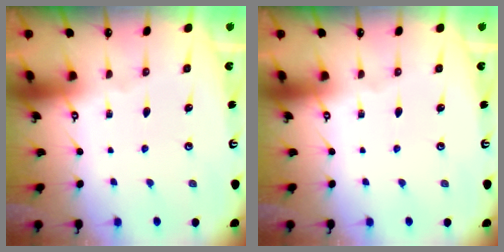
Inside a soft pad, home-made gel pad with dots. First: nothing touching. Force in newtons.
{"total": 0.0}